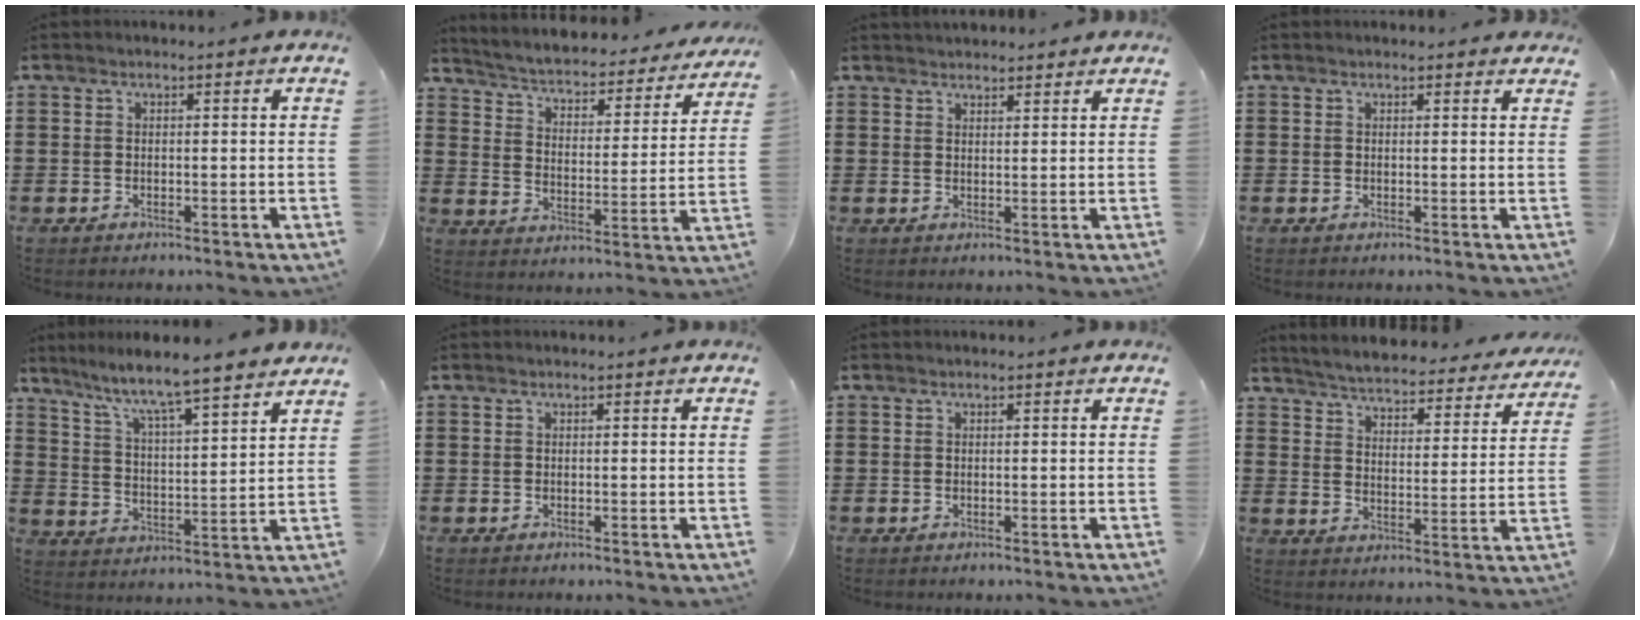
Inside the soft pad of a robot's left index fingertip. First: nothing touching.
{"total": 2.5, "force": [2.3, 0.3, 0.9], "torque": [-0.035, -0.028, 0.026]}
{"total": 1.8, "force": [1.8, 0.2, -0.1], "torque": [-0.003, 0.001, 0.036]}
{"total": 0.8, "force": [0.8, 0.1, 0.2], "torque": [-0.005, 0.001, 0.015]}
{"total": 6.0, "force": [5.4, -0.5, 2.5], "torque": [-0.073, -0.042, 0.084]}
{"total": 0.0}
{"total": 0.0}
{"total": 4.4, "force": [4.3, -0.3, 0.5], "torque": [-0.035, -0.037, 0.069]}